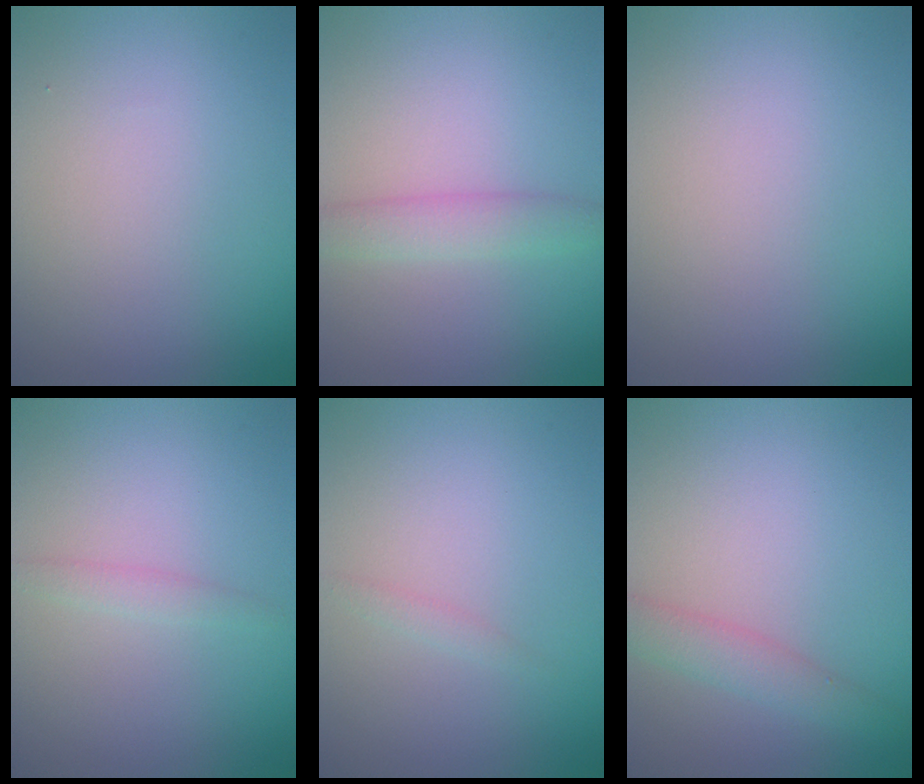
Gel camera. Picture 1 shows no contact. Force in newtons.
{"total": 2.6, "press": 2.6, "slide": 0.1}
{"total": 0.0}
{"total": 1.0, "press": 1.0, "slide": 0.1}
{"total": 0.7, "press": 0.7, "slide": 0.1}
{"total": 2.4, "press": 2.4, "slide": 0.1}